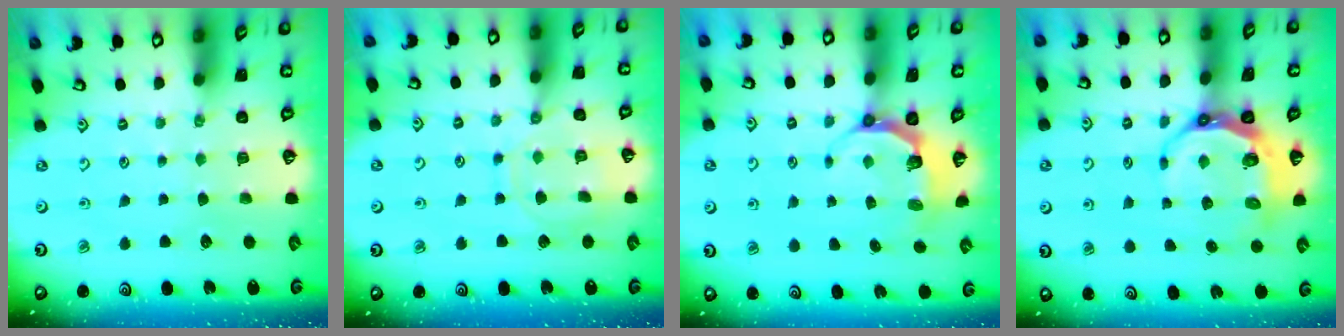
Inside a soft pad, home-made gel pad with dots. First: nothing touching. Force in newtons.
{"total": 10.5, "press": 10.5, "slide": 0.7}
{"total": 5.6, "press": 4.5, "slide": 3.3}
{"total": 8.6, "press": 7.8, "slide": 3.5}